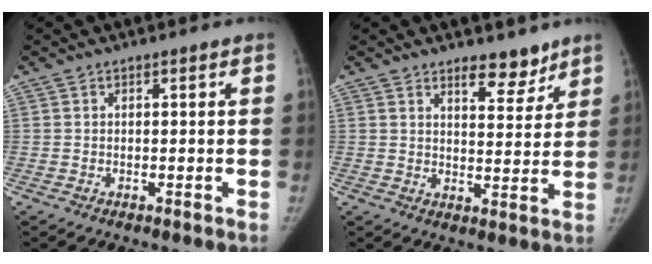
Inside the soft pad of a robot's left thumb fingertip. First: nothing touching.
{"total": 6.3, "force": [4.8, 2.8, 2.9], "torque": [-0.012, -0.035, 0.071]}